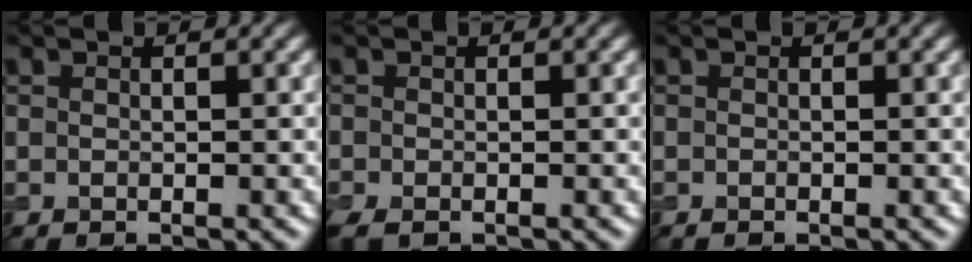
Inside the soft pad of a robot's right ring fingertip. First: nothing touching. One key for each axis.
{"total": 2.5, "fx": -1.9, "fy": 1.2, "fz": 1.2, "tx": -0.027, "ty": -0.013, "tz": -0.039}
{"total": 0.0}